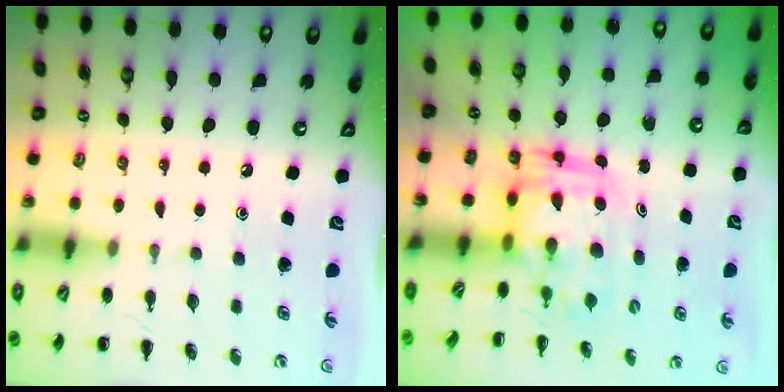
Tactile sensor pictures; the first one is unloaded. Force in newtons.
{"total": 3.6, "press": 3.6, "slide": 0.7}